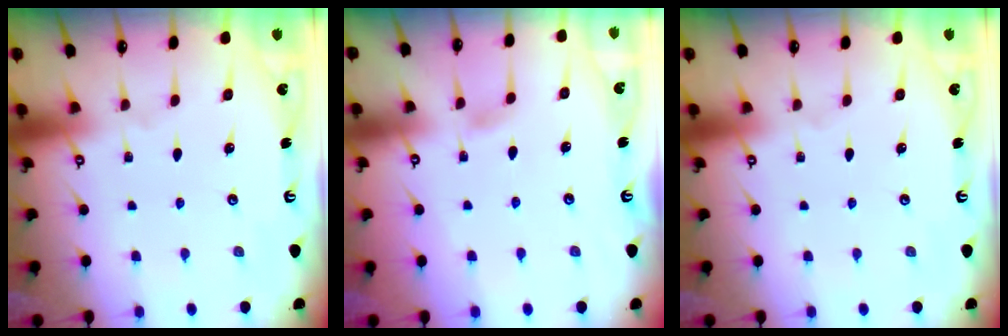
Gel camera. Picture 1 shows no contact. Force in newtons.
{"total": 4.2, "press": 4.2, "slide": 0.6}
{"total": 0.0}